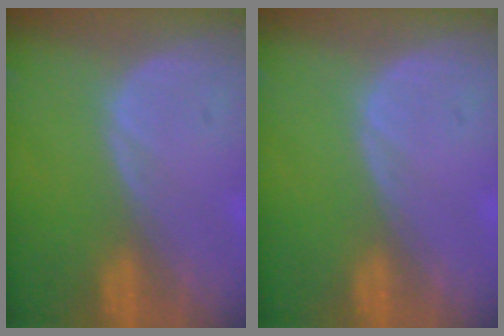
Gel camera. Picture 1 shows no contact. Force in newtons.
{"total": 0.0}